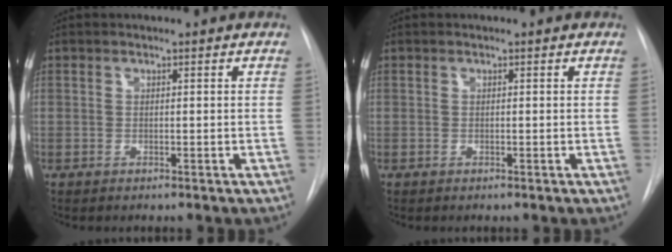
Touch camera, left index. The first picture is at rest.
{"total": 0.9, "force": [-0.8, -0.1, -0.1], "torque": [0.005, -0.005, -0.012]}